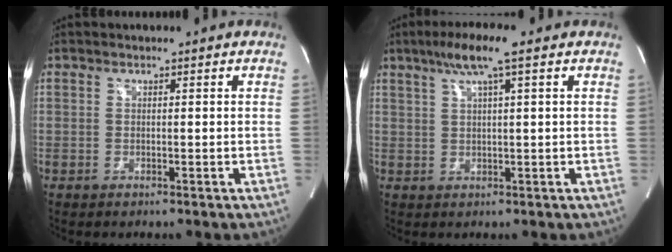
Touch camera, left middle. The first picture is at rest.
{"total": 6.1, "force": [3.4, -0.2, 5.1], "torque": [-0.098, 0.015, 0.061]}